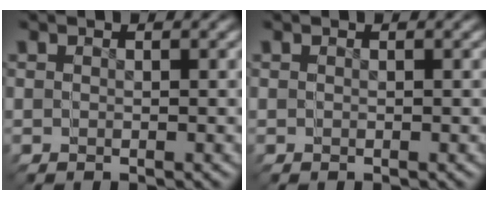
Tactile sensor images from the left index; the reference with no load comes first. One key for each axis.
{"total": 0.0}